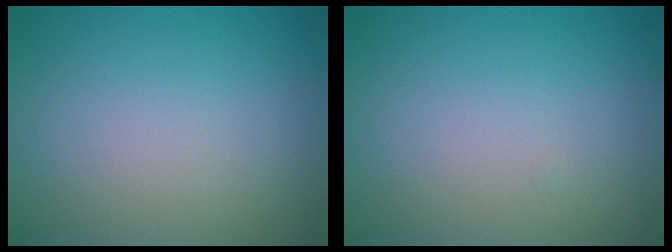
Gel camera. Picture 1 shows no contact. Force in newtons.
{"total": 0.0}